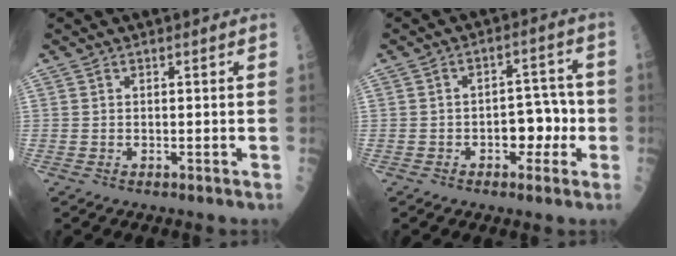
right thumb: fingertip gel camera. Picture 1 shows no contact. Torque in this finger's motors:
{"motor_torque": [1.00, 0.84, 0.60, 0.13, 0.01]}